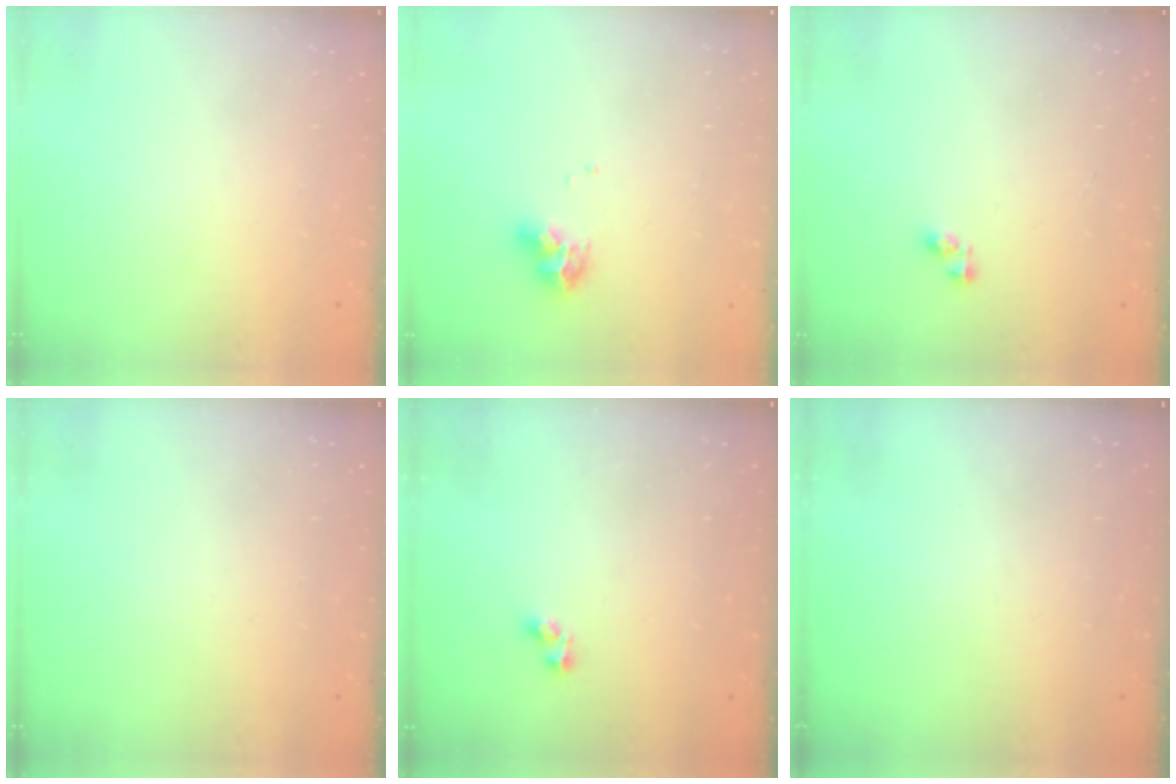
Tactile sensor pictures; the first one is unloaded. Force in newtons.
{"total": 9.1, "press": 9.1, "slide": 1.1}
{"total": 3.2, "press": 3.2, "slide": 0.6}
{"total": 0.0}
{"total": 1.6, "press": 1.5, "slide": 0.3}
{"total": 0.0}